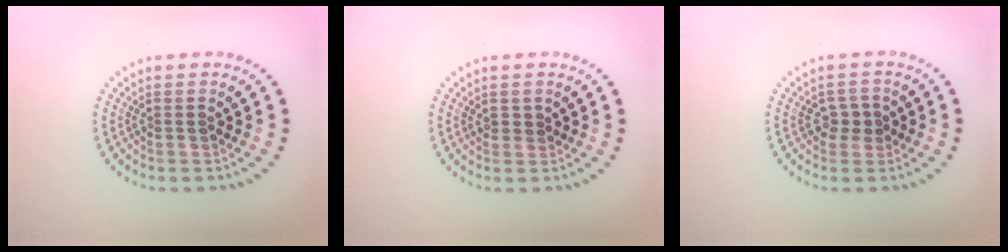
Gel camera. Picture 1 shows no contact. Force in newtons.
{"total": 0.7, "press": 0.5, "slide": 0.5}
{"total": 1.9, "press": 1.8, "slide": 0.6}